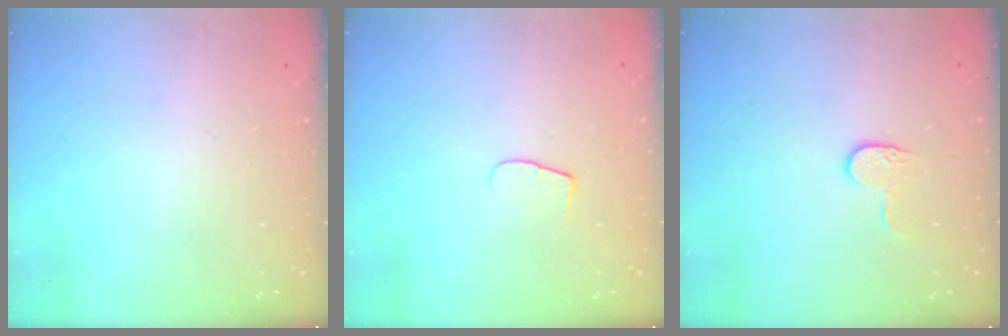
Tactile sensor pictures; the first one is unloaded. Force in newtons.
{"total": 5.2, "press": 5.2, "slide": 0.6}
{"total": 5.8, "press": 5.8, "slide": 0.6}